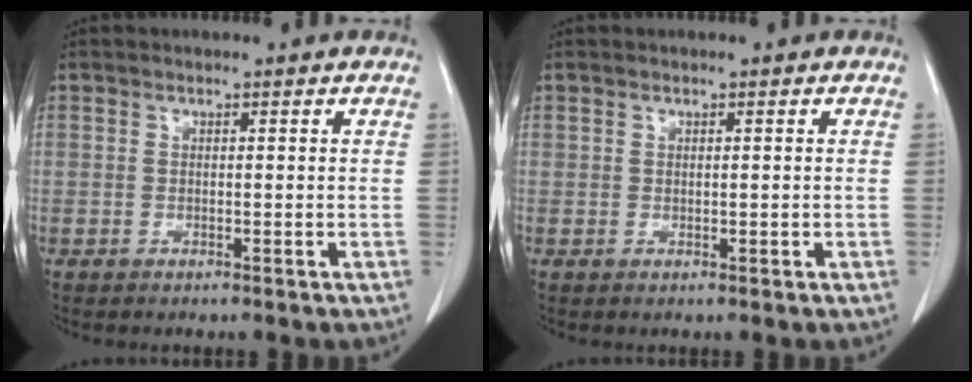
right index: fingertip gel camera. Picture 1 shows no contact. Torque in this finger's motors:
{"motor_torque": [-0.17, 0.08, -0.07, -0.01]}